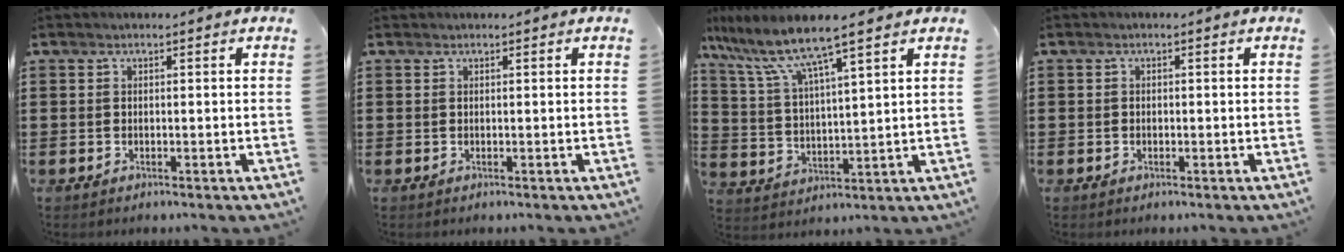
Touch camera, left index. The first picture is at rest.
{"total": 0.0}
{"total": 8.1, "force": [6.2, 0.5, 5.1], "torque": [-0.125, -0.033, 0.101]}
{"total": 0.5, "force": [-0.2, 0.5, 0.1], "torque": [-0.005, 0.002, -0.005]}